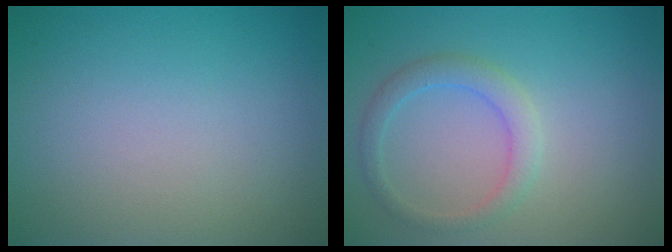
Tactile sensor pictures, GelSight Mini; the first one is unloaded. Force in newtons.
{"total": 2.3, "press": 2.3, "slide": 0.2}